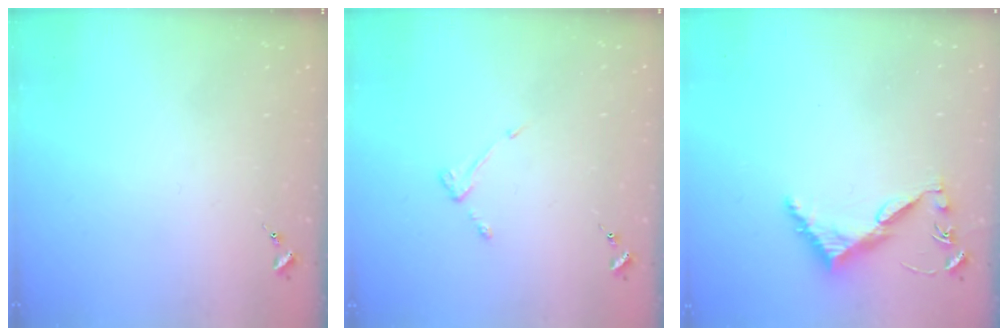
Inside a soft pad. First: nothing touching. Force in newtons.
{"total": 3.5, "press": 3.4, "slide": 0.5}
{"total": 6.2, "press": 6.2, "slide": 0.5}